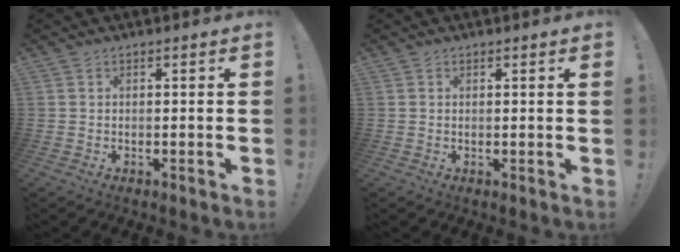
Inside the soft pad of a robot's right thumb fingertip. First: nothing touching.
{"total": 0.6, "force": [0.5, -0.3, 0.3], "torque": [0.009, -0.006, 0.006]}